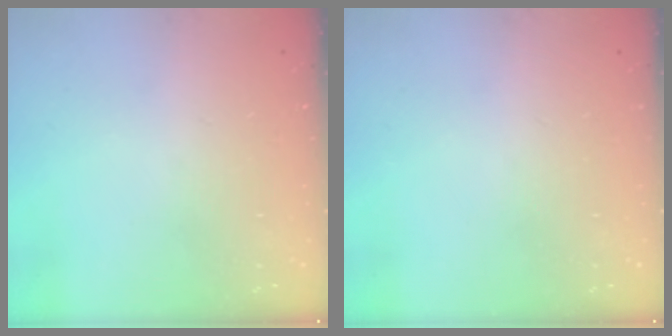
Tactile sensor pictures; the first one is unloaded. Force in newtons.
{"total": 0.0}